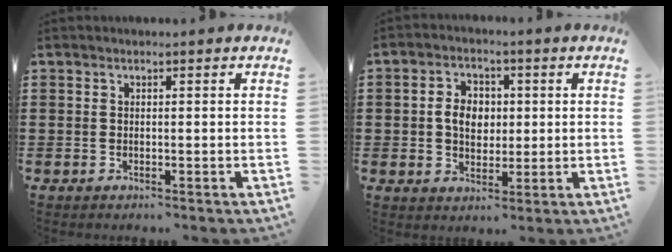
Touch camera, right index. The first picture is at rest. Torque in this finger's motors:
{"motor_torque": [1.01, 1.13, 0.17, 0.04]}